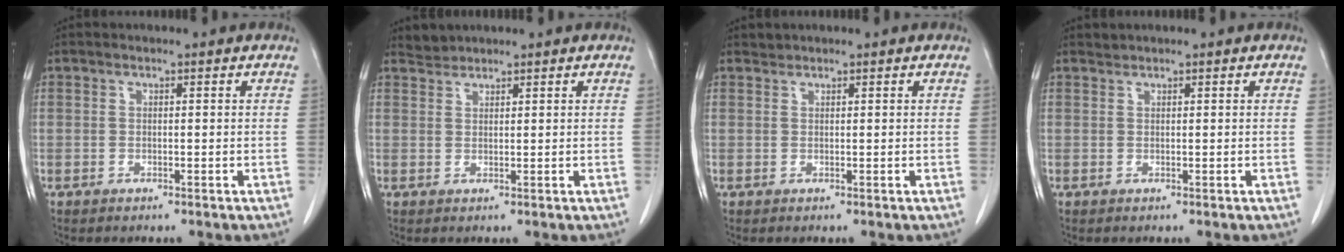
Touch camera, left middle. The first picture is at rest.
{"total": 1.5, "force": [1.4, 0.2, -0.4], "torque": [0.003, 0.001, 0.028]}
{"total": 0.6, "force": [0.6, 0.0, -0.2], "torque": [-0.001, 0.002, 0.011]}
{"total": 0.5, "force": [0.5, -0.1, -0.2], "torque": [-0.002, 0.001, 0.011]}